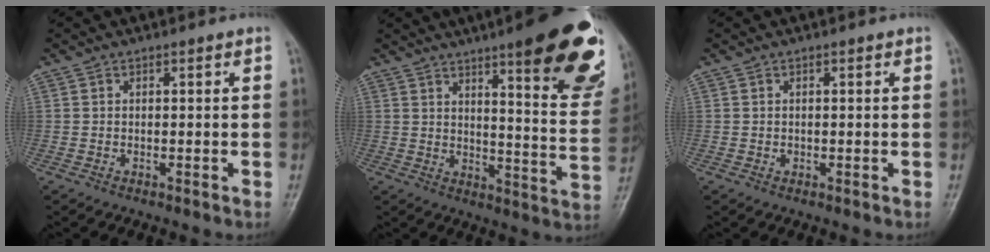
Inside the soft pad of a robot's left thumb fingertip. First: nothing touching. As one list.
[{"total": 22.9, "force": [13.3, 4.7, 18.0], "torque": [-0.204, -0.066, 0.173]}, {"total": 0.7, "force": [0.1, 0.7, 0.3], "torque": [0.003, 0.002, 0.000]}]